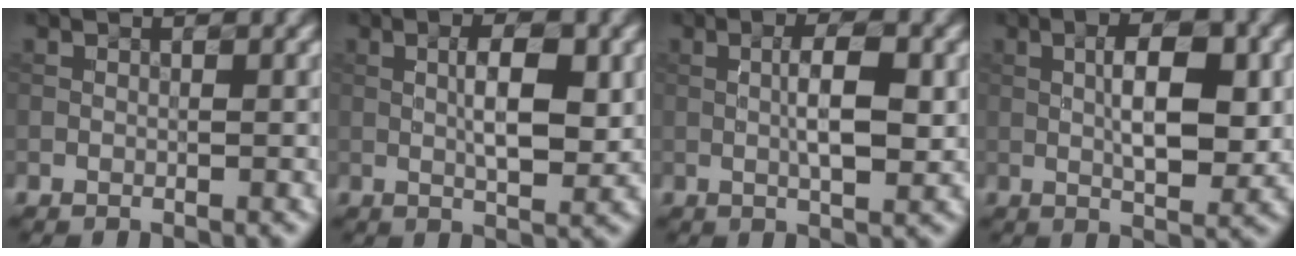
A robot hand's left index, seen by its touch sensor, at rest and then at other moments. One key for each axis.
{"total": 5.1, "fx": 0.6, "fy": 1.5, "fz": 4.9, "tx": -0.084, "ty": 0.000, "tz": 0.012}
{"total": 4.7, "fx": 0.3, "fy": 1.2, "fz": 4.6, "tx": -0.085, "ty": 0.002, "tz": 0.004}
{"total": 6.3, "fx": 0.6, "fy": 2.2, "fz": 5.9, "tx": -0.096, "ty": 0.000, "tz": 0.010}